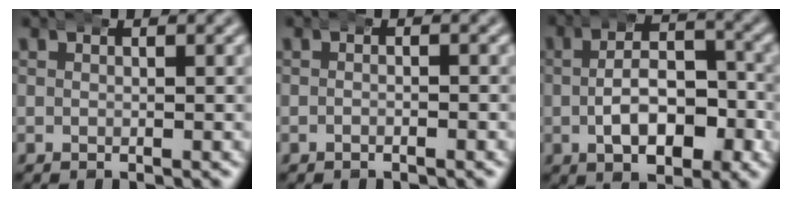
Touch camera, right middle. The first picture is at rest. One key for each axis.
{"total": 0.7, "fx": -0.5, "fy": 0.3, "fz": 0.5, "tx": 0.001, "ty": 0.007, "tz": -0.016}
{"total": 7.4, "fx": -2.0, "fy": 4.1, "fz": 5.9, "tx": -0.067, "ty": -0.002, "tz": -0.033}